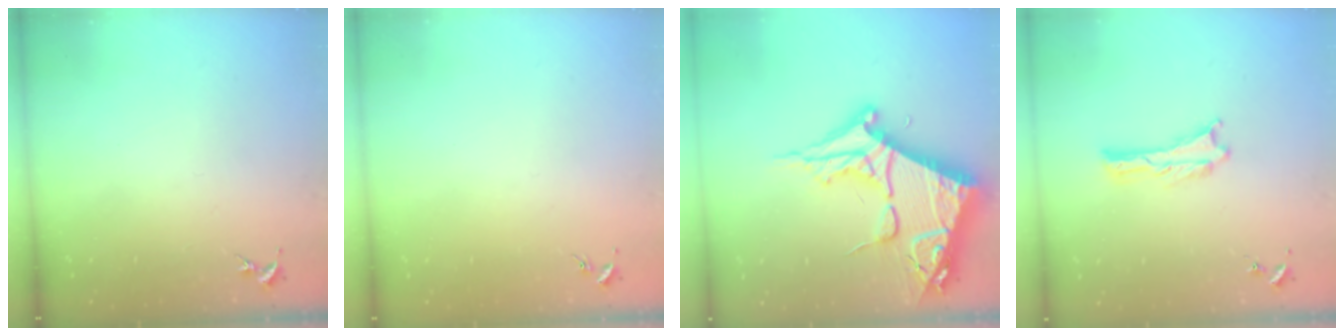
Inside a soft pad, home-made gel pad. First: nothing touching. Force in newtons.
{"total": 0.0}
{"total": 14.3, "press": 14.2, "slide": 1.4}
{"total": 0.0}